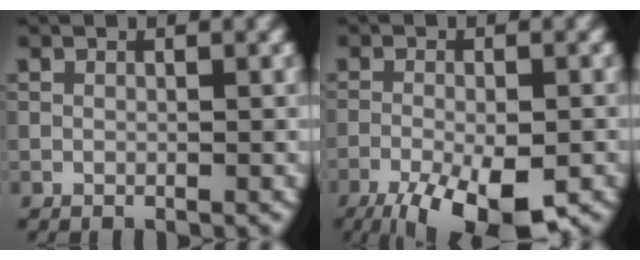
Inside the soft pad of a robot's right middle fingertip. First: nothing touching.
{"total": 9.6, "force": [-6.0, 3.0, 6.9], "torque": [-0.124, -0.027, -0.097]}